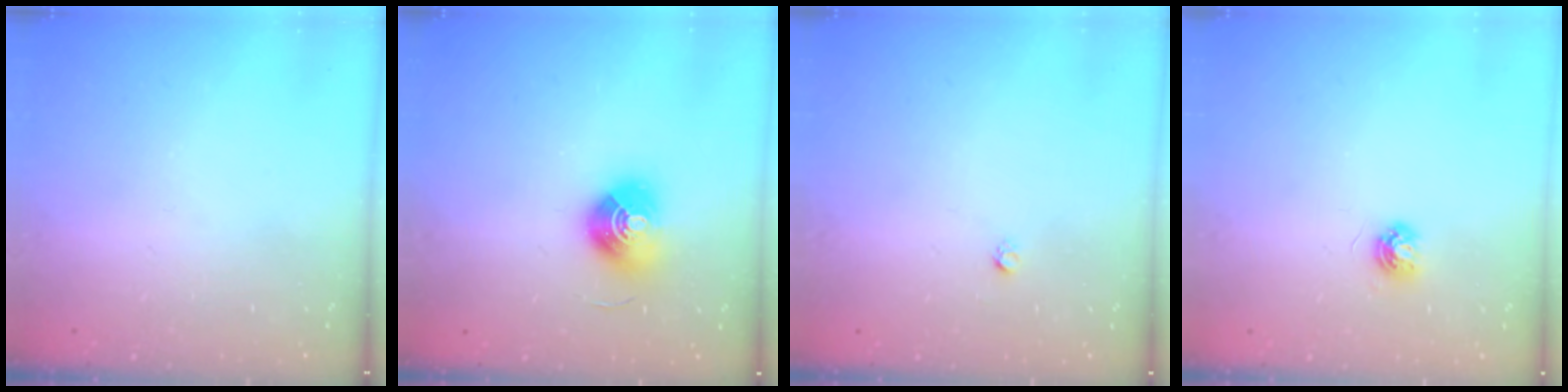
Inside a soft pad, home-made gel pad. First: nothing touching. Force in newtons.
{"total": 9.9, "press": 9.9, "slide": 0.9}
{"total": 1.6, "press": 1.5, "slide": 0.1}
{"total": 5.2, "press": 5.1, "slide": 0.6}